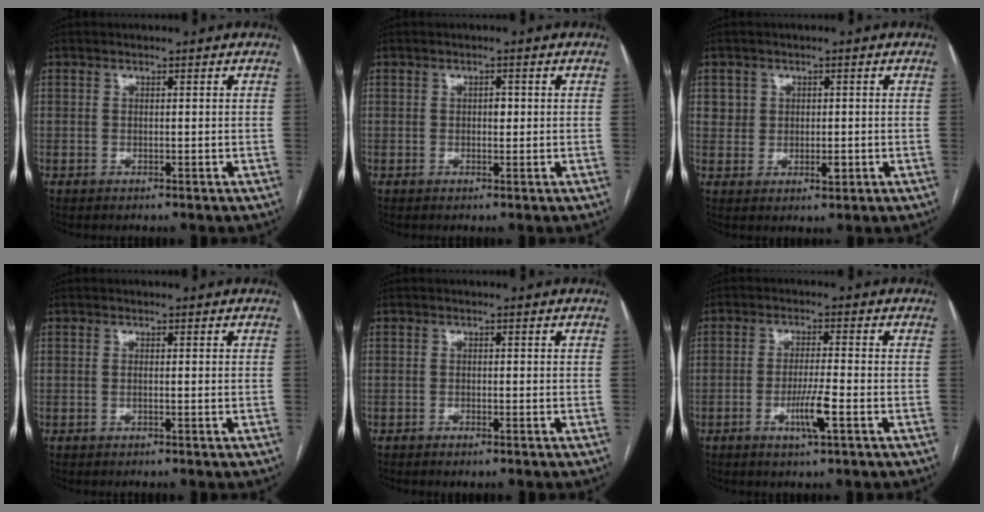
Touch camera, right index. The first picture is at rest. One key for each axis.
{"total": 1.2, "fx": 0.1, "fy": 0.7, "fz": 1.0, "tx": -0.012, "ty": 0.003, "tz": 0.000}
{"total": 3.2, "fx": 0.4, "fy": 2.9, "fz": 1.5, "tx": -0.017, "ty": 0.003, "tz": 0.008}
{"total": 0.7, "fx": 0.0, "fy": 0.0, "fz": 0.7, "tx": -0.016, "ty": -0.002, "tz": 0.001}
{"total": 0.9, "fx": -0.7, "fy": 0.2, "fz": 0.6, "tx": -0.011, "ty": -0.001, "tz": -0.009}
{"total": 5.2, "fx": -2.0, "fy": -0.1, "fz": 4.8, "tx": -0.090, "ty": -0.009, "tz": -0.037}